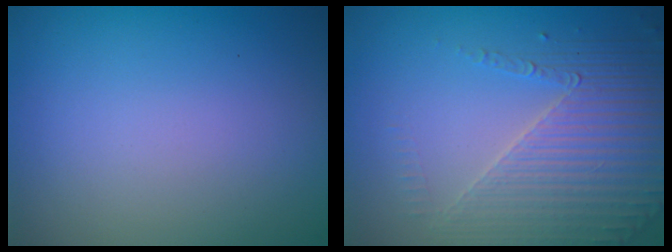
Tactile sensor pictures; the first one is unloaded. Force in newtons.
{"total": 4.0, "press": 3.8, "slide": 1.2}